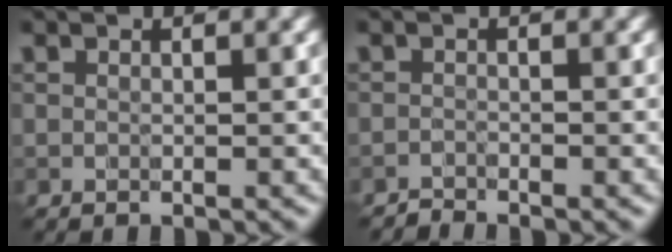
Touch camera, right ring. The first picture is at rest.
{"total": 0.9, "force": [-0.9, -0.1, -0.3], "torque": [0.011, 0.001, -0.019]}